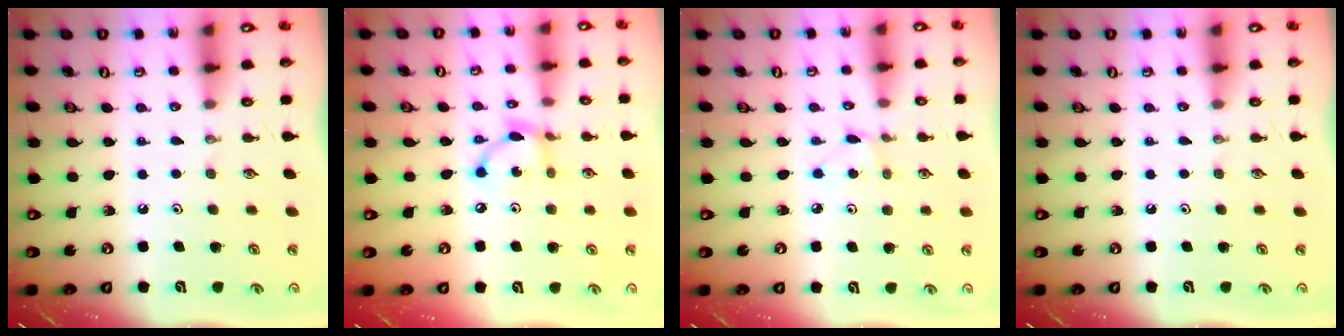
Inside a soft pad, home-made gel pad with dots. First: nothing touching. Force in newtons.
{"total": 7.1, "press": 7.1, "slide": 0.1}
{"total": 1.5, "press": 1.5, "slide": 0.2}
{"total": 0.0}